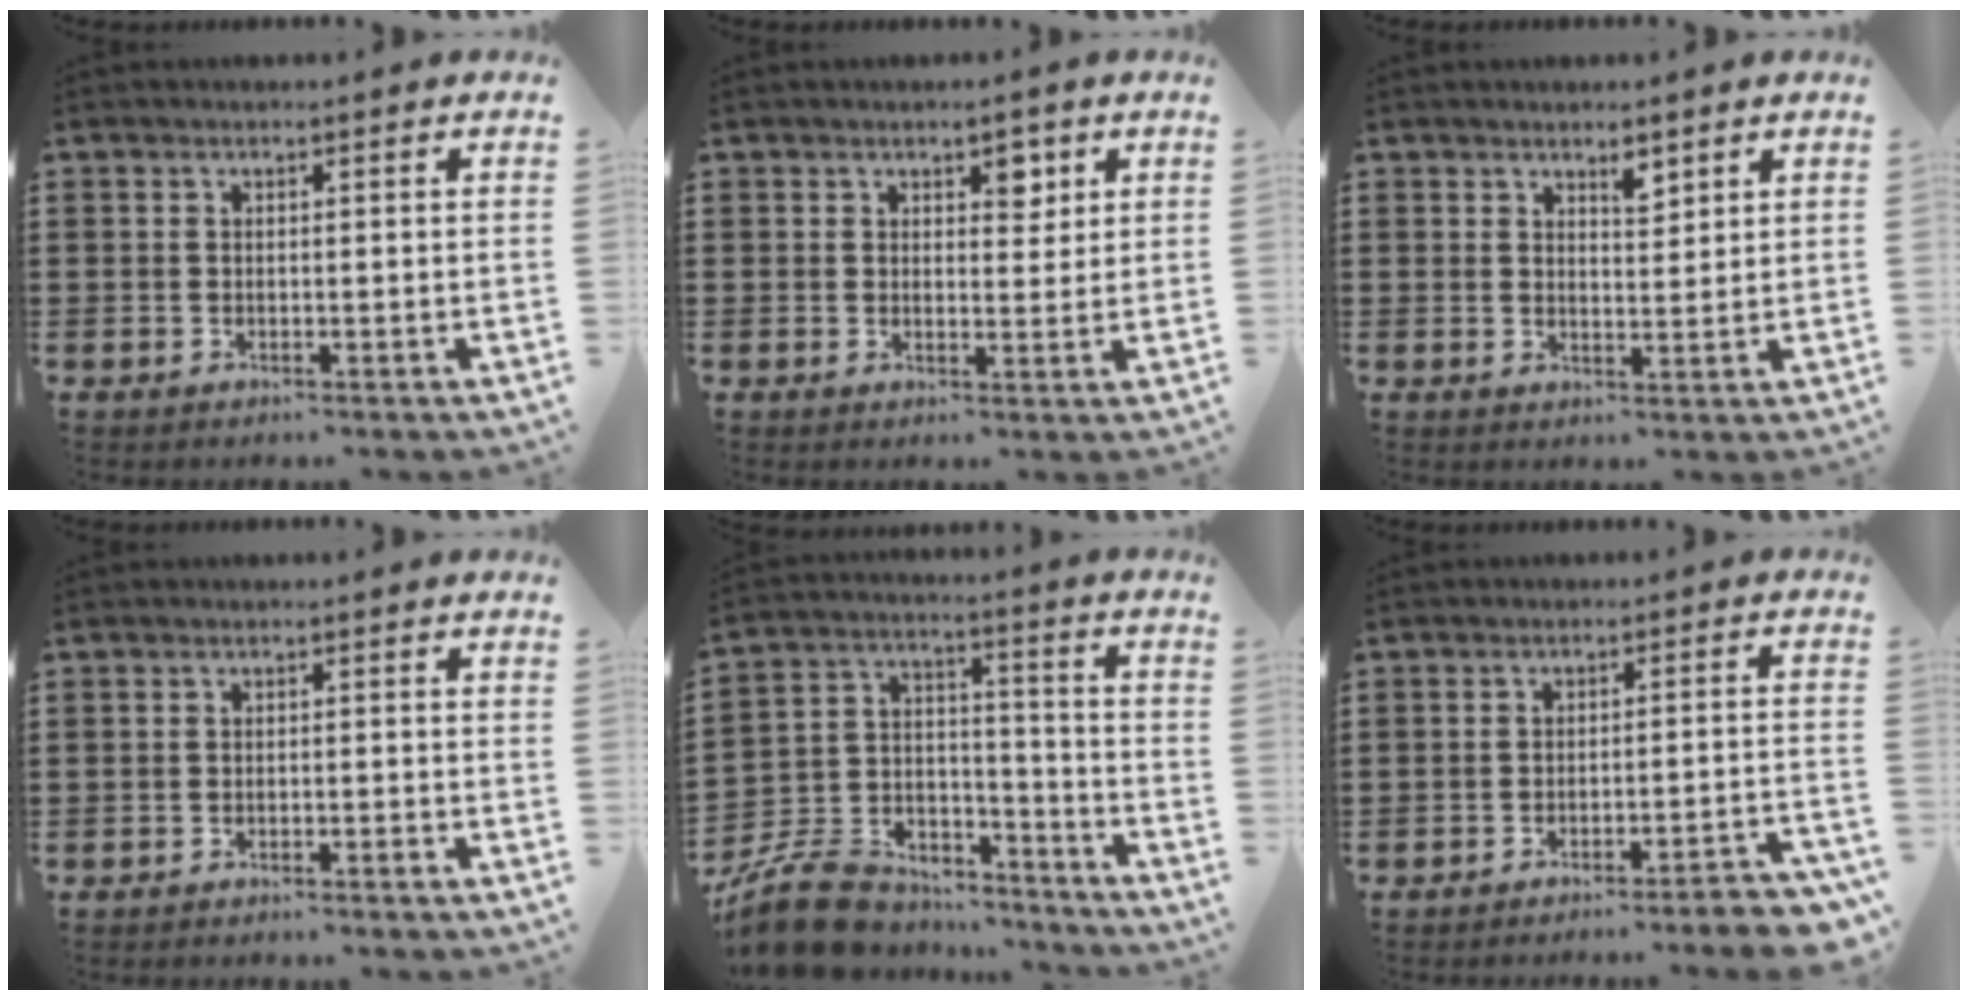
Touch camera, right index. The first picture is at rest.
{"total": 2.9, "force": [2.0, 1.5, 1.4], "torque": [-0.017, -0.001, 0.033]}
{"total": 2.8, "force": [2.3, 1.0, 1.3], "torque": [-0.013, -0.004, 0.039]}
{"total": 1.1, "force": [-1.1, 0.0, 0.0], "torque": [-0.004, 0.004, -0.023]}
{"total": 9.1, "force": [-7.8, 4.1, 2.2], "torque": [-0.067, 0.020, -0.153]}
{"total": 3.8, "force": [-3.6, -0.4, 1.4], "torque": [-0.025, -0.011, -0.072]}